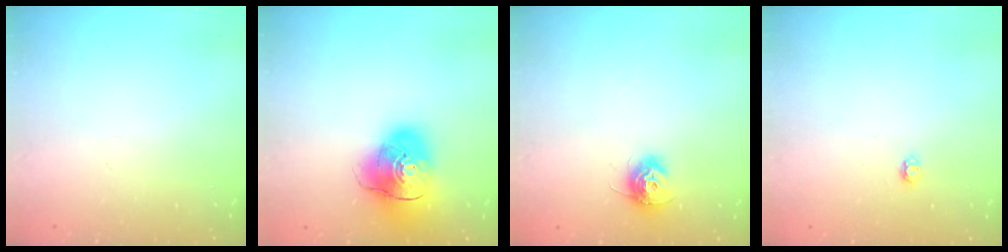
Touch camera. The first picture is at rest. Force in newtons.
{"total": 14.0, "press": 13.8, "slide": 2.4}
{"total": 9.5, "press": 9.5, "slide": 0.4}
{"total": 2.9, "press": 2.9, "slide": 0.4}